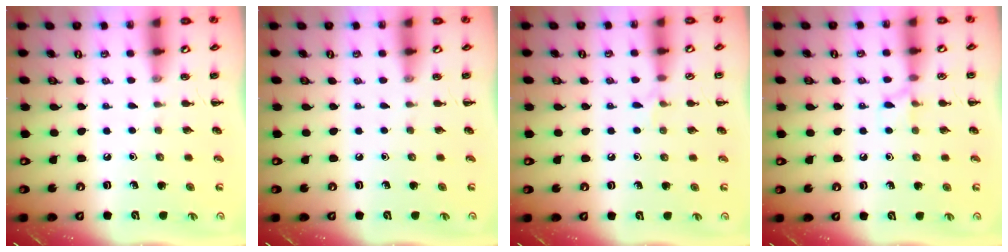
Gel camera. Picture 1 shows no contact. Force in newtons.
{"total": 0.0}
{"total": 4.5, "press": 4.2, "slide": 1.5}
{"total": 5.3, "press": 5.2, "slide": 1.1}